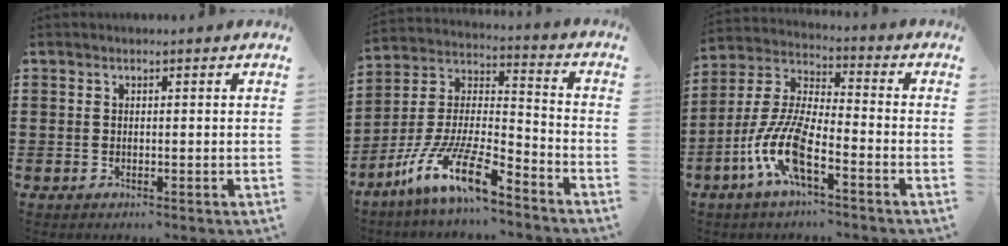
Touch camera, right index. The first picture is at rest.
{"total": 12.8, "force": [-9.7, 2.3, 8.1], "torque": [-0.186, 0.001, -0.193]}
{"total": 10.1, "force": [-5.0, 2.7, 8.4], "torque": [-0.209, -0.015, -0.100]}